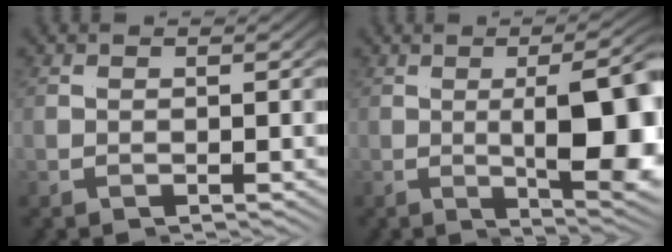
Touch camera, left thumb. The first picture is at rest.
{"total": 9.0, "force": [-1.1, -0.1, 8.9], "torque": [-0.115, 0.024, -0.016]}